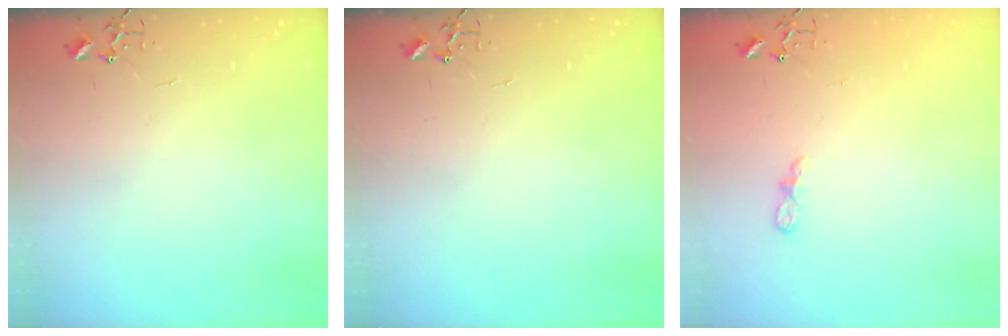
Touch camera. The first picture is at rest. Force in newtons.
{"total": 0.0}
{"total": 5.0, "press": 5.0, "slide": 0.5}